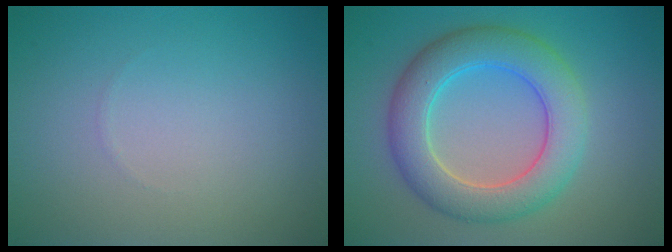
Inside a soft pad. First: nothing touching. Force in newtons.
{"total": 6.8, "press": 6.8, "slide": 0.3}